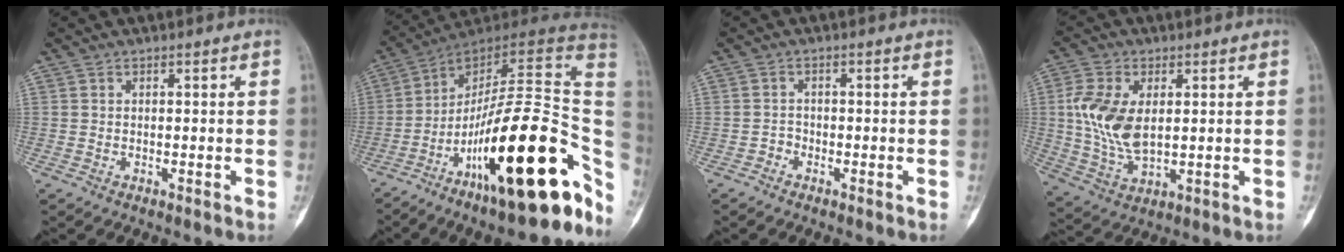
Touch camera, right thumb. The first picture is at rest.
{"total": 31.5, "force": [-10.4, 9.8, 28.1], "torque": [-0.350, 0.054, -0.160]}
{"total": 1.3, "force": [-0.9, 0.9, 0.2], "torque": [0.002, 0.005, -0.023]}
{"total": 11.7, "force": [1.6, 6.6, 9.5], "torque": [-0.195, -0.007, 0.036]}